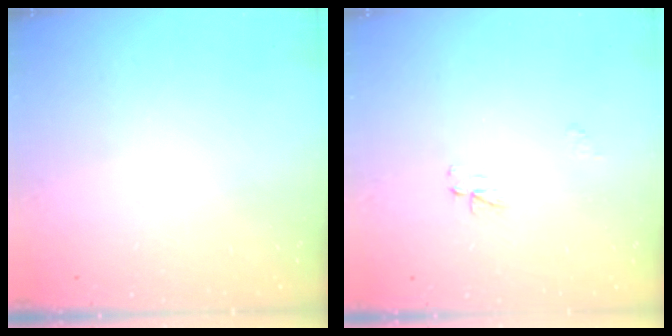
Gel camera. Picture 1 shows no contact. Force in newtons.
{"total": 3.0, "press": 3.0, "slide": 0.4}